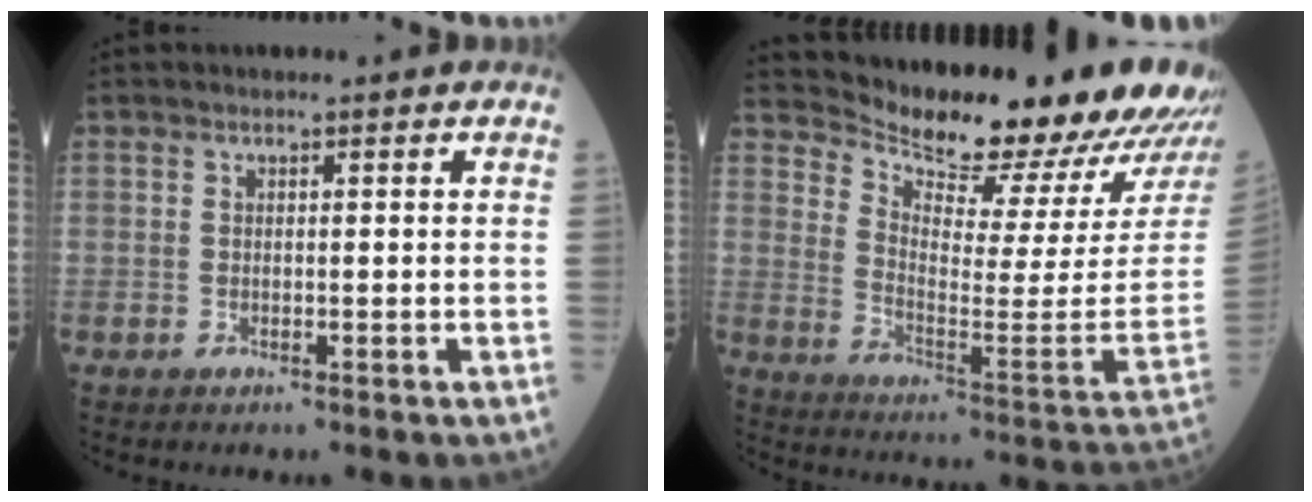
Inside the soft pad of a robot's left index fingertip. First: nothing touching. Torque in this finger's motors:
{"motor_torque": [0.43, -0.57, 0.41, 0.04]}